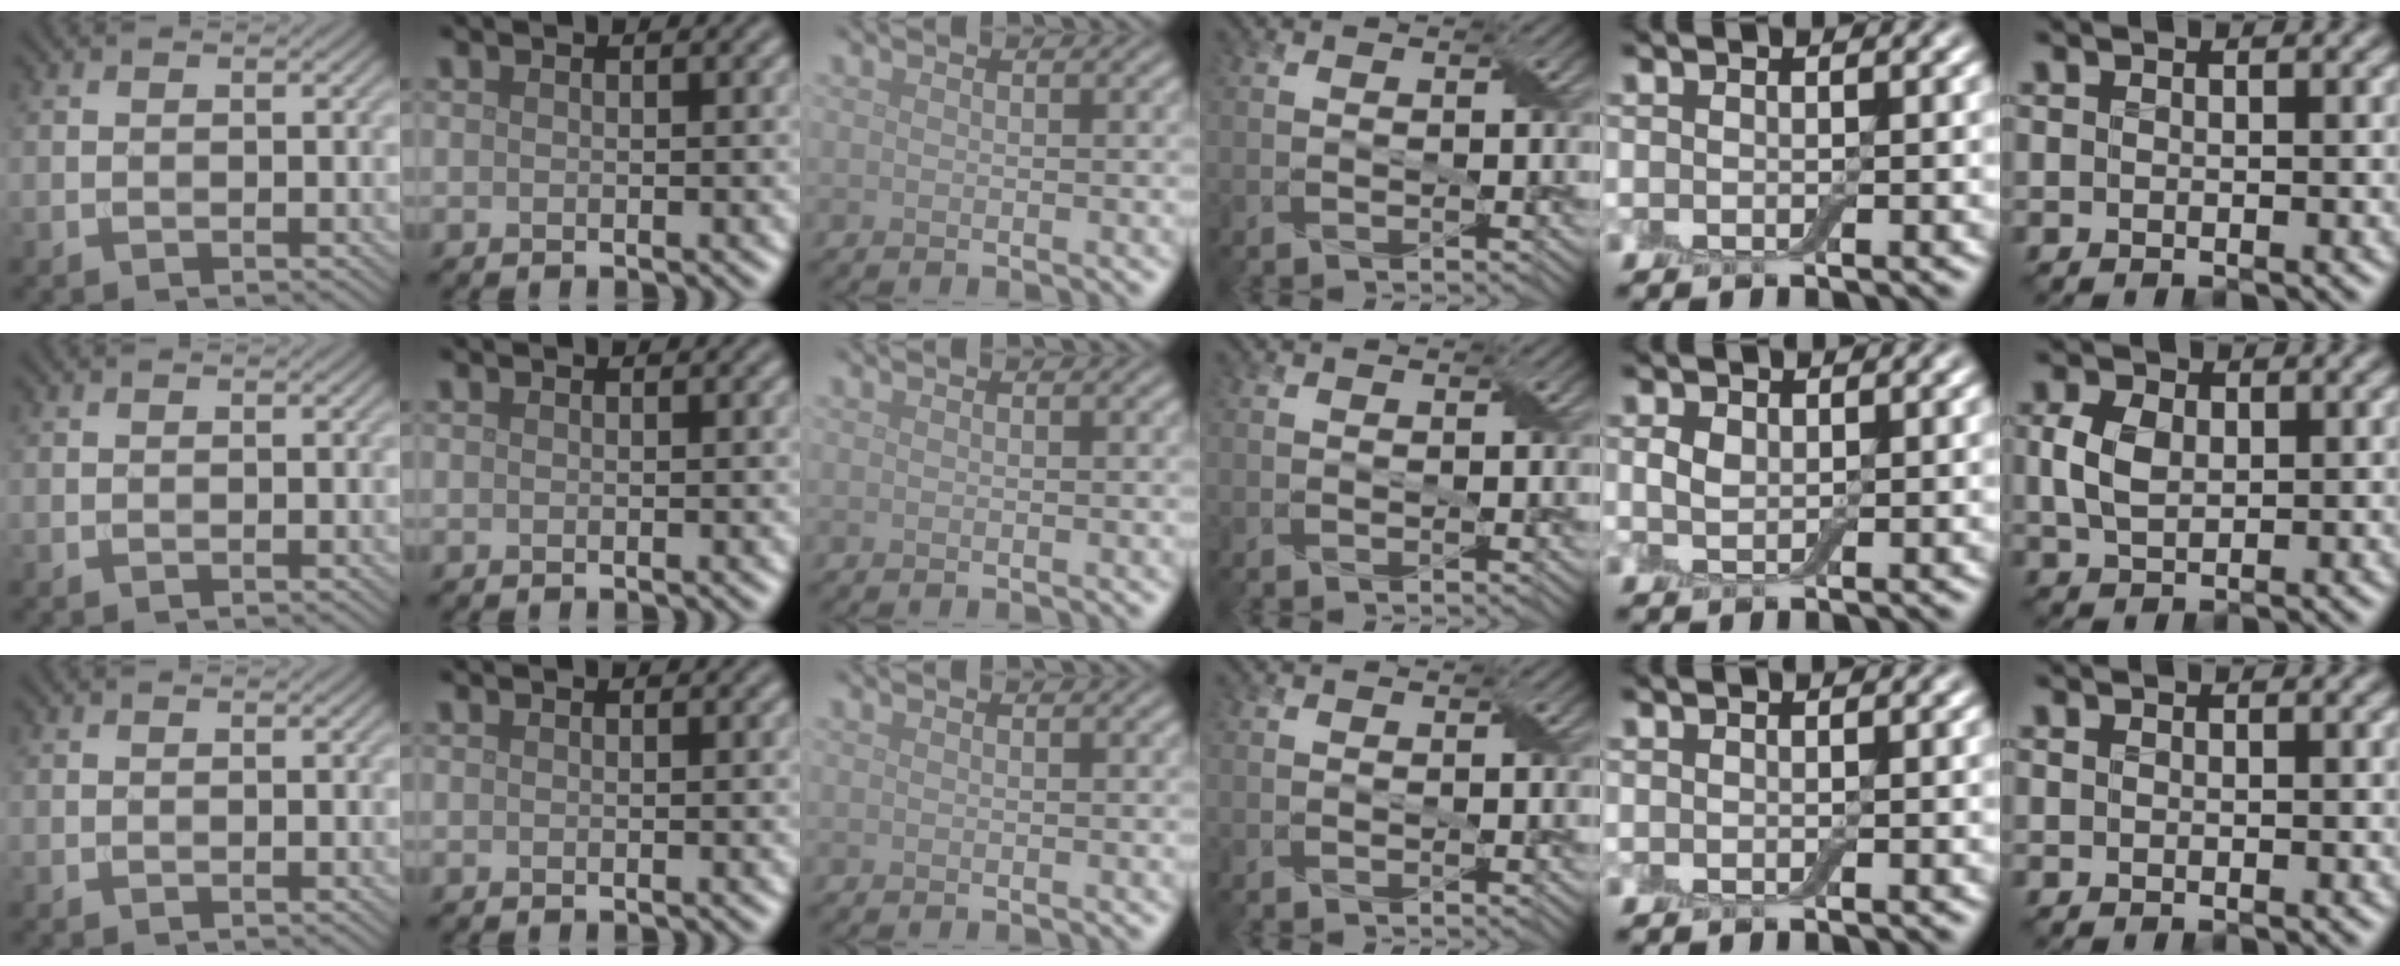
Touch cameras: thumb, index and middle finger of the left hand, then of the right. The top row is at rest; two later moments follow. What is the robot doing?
{"motion": "fold", "object": "aluminum foil"}